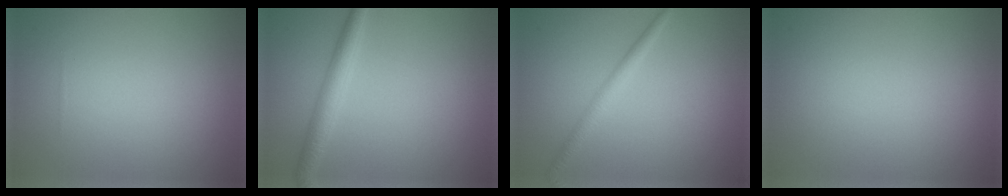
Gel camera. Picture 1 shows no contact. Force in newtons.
{"total": 2.7, "press": 2.7, "slide": 0.1}
{"total": 1.8, "press": 1.8, "slide": 0.1}
{"total": 0.0}